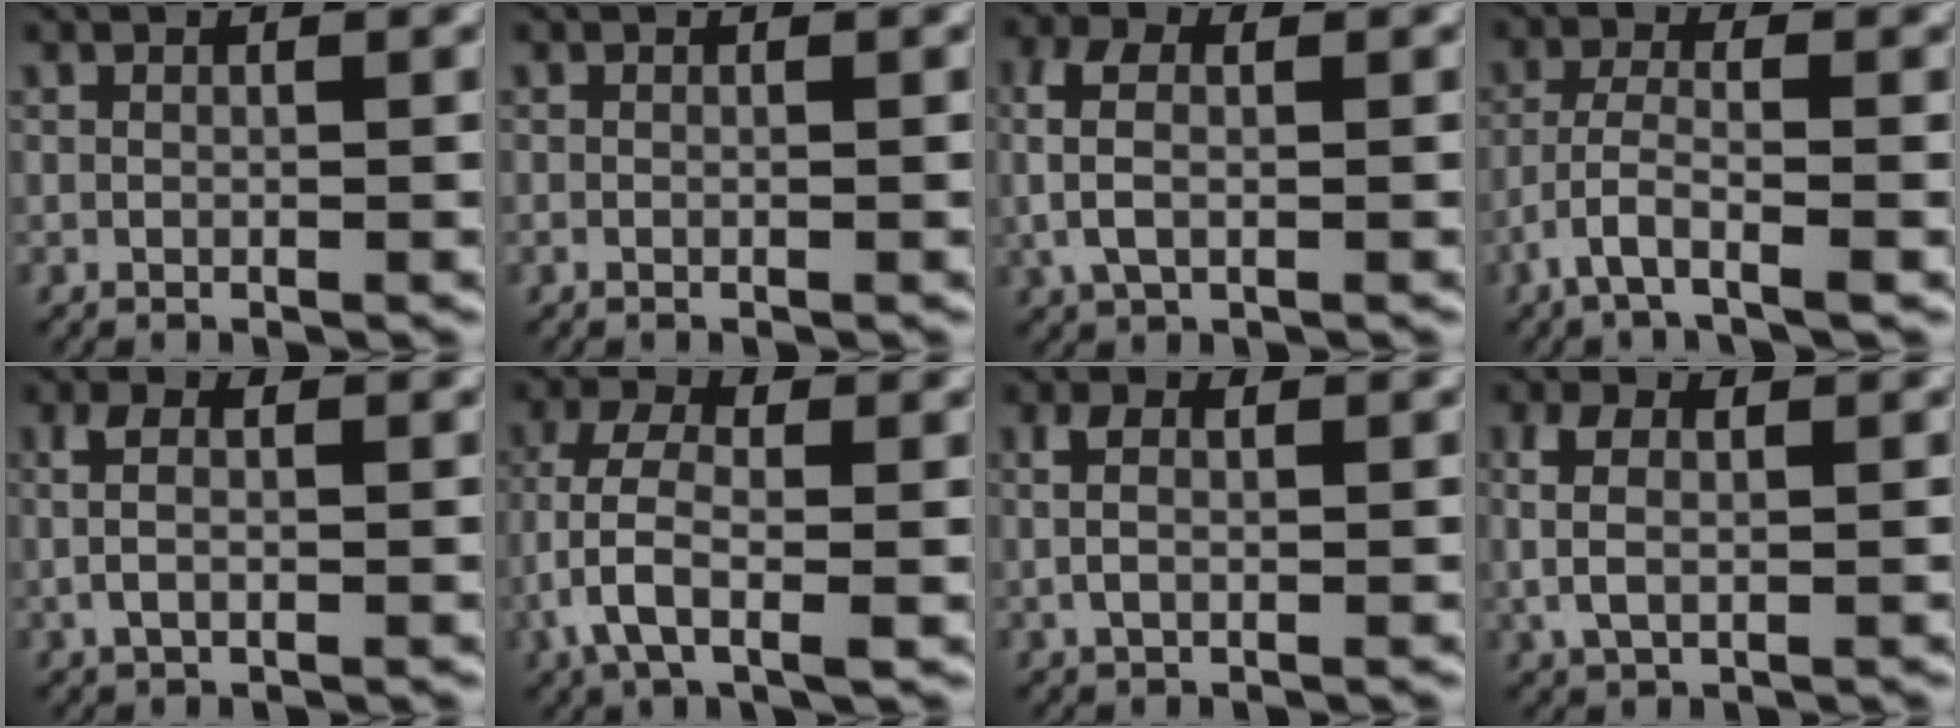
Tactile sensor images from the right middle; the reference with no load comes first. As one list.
[{"total": 0.6, "force": [-0.4, 0.4, 0.2], "torque": [-0.008, -0.001, -0.007]}, {"total": 4.1, "force": [0.2, 2.4, 3.3], "torque": [-0.082, -0.005, 0.006]}, {"total": 3.9, "force": [-2.4, 0.7, 3.0], "torque": [-0.068, -0.013, -0.039]}, {"total": 2.8, "force": [0.0, 1.4, 2.4], "torque": [-0.044, -0.001, -0.002]}, {"total": 5.7, "force": [-0.9, 2.9, 4.9], "torque": [-0.115, -0.018, -0.011]}, {"total": 2.1, "force": [0.2, 1.1, 1.7], "torque": [-0.032, 0.000, 0.003]}, {"total": 3.4, "force": [0.3, 2.1, 2.6], "torque": [-0.063, -0.004, 0.007]}]